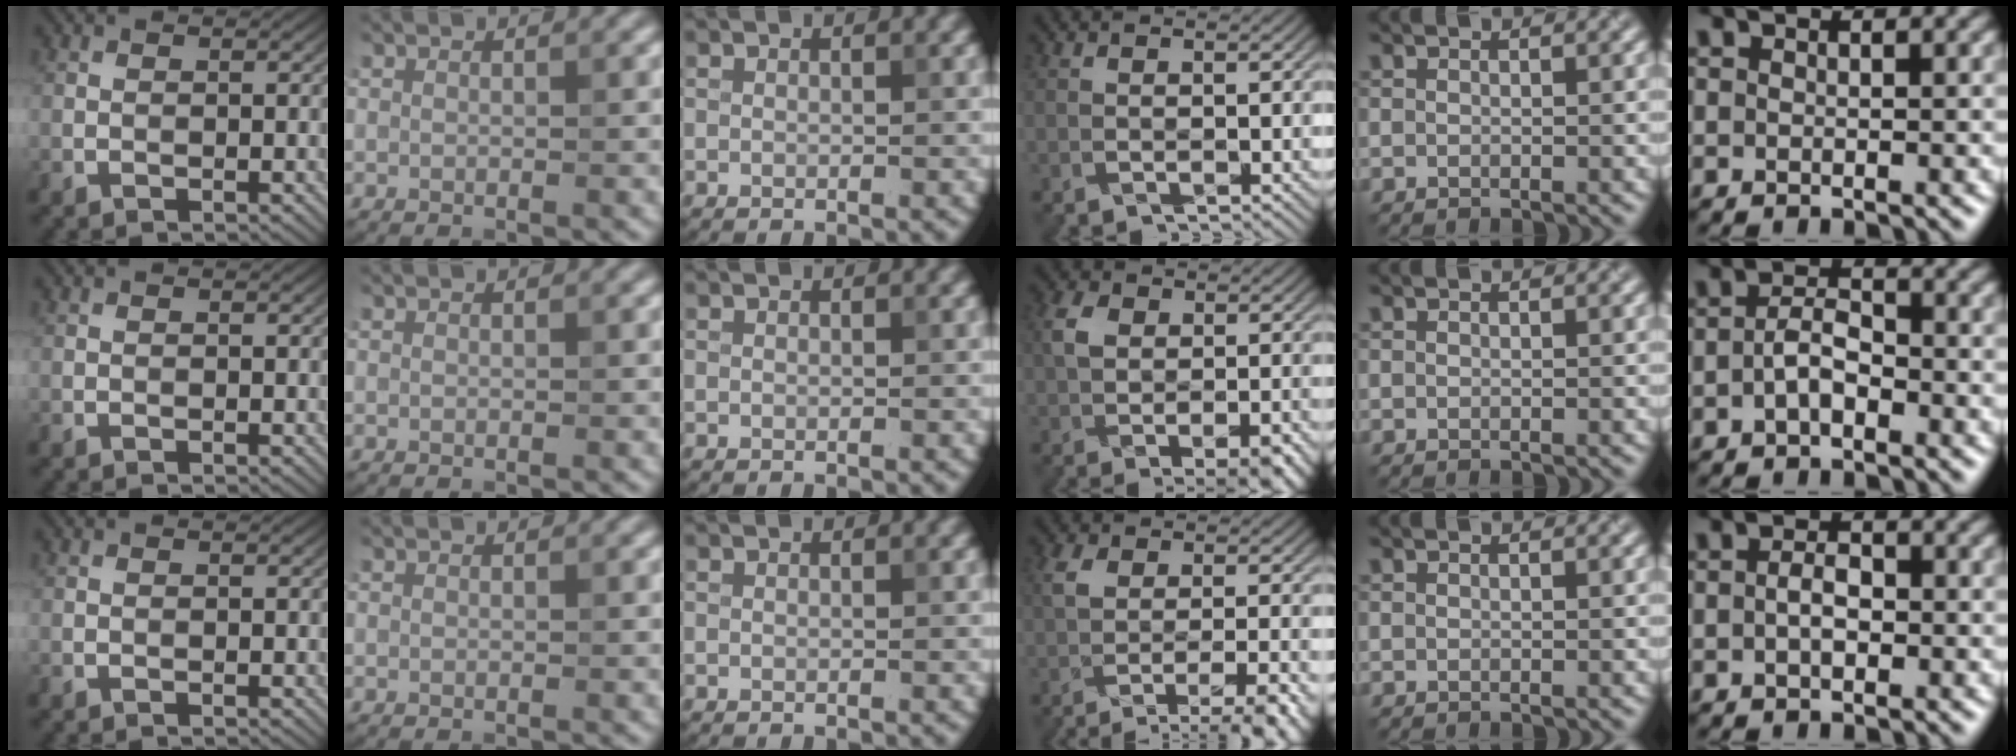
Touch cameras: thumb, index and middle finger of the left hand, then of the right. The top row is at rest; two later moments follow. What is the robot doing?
{"motion": "wrap", "object": "netting"}